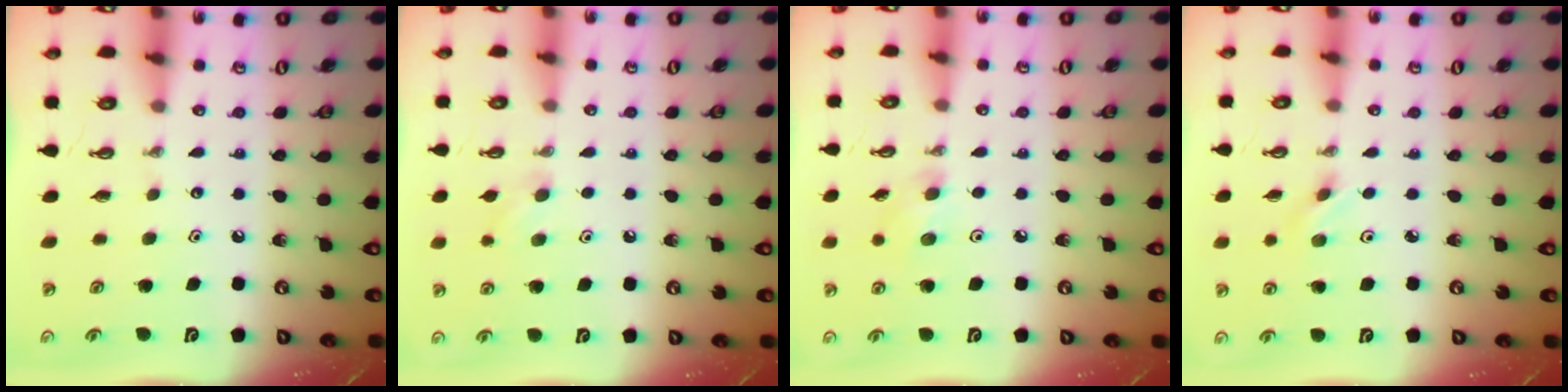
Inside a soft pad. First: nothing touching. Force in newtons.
{"total": 7.8, "press": 7.0, "slide": 3.5}
{"total": 5.2, "press": 5.0, "slide": 1.4}
{"total": 2.7, "press": 2.3, "slide": 1.4}